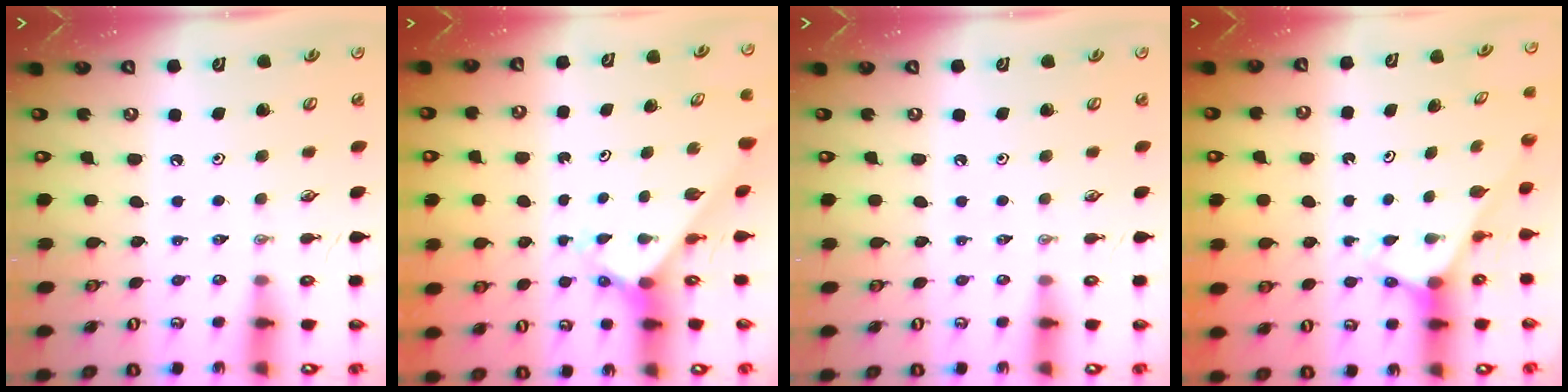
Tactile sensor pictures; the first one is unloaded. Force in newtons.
{"total": 2.4, "press": 2.4, "slide": 0.3}
{"total": 0.0}
{"total": 2.6, "press": 2.6, "slide": 0.2}